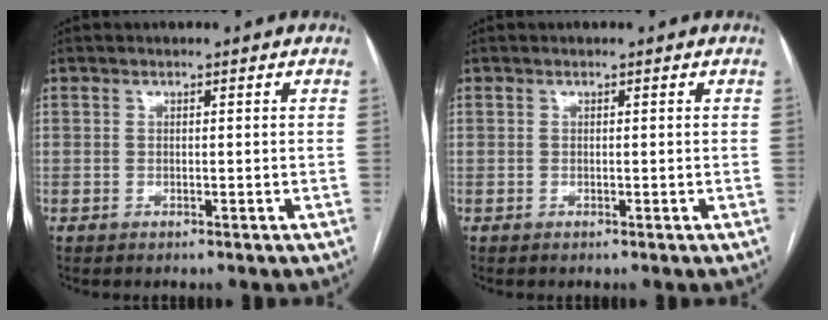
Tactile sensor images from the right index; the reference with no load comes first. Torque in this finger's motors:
{"motor_torque": [0.00, 0.00, 0.00, 0.00]}